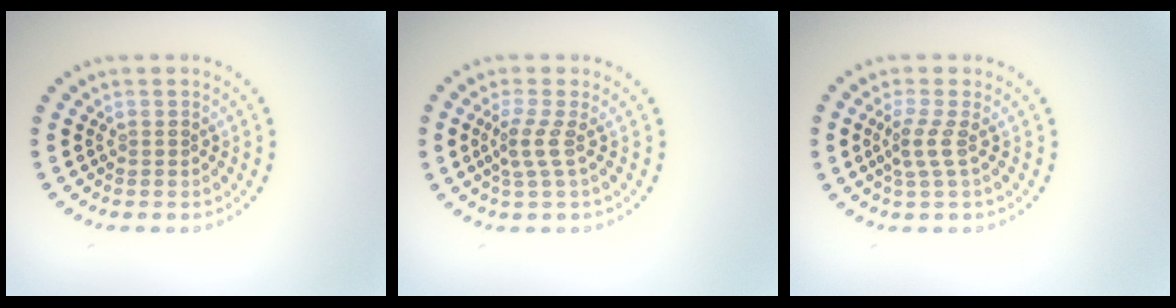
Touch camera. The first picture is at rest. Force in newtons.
{"total": 2.0, "press": 1.4, "slide": 1.5}
{"total": 2.0, "press": 1.4, "slide": 1.4}